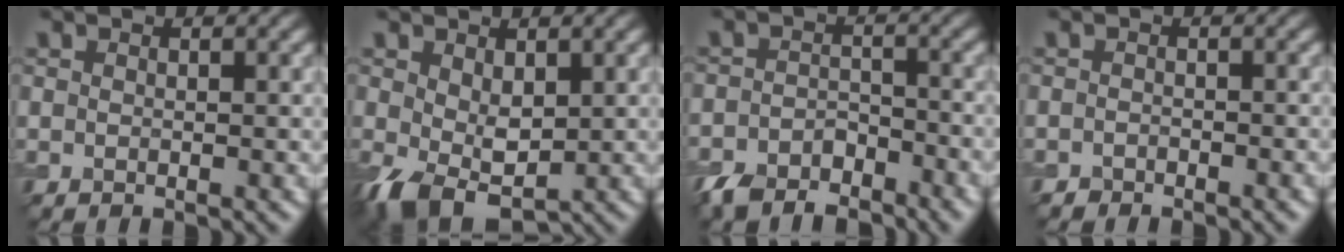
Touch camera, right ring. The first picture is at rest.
{"total": 4.8, "force": [-0.5, 3.2, 3.6], "torque": [-0.085, -0.013, -0.003]}
{"total": 4.3, "force": [-3.6, 1.8, 1.5], "torque": [-0.027, -0.004, -0.074]}
{"total": 1.0, "force": [-0.9, 0.4, 0.0], "torque": [0.002, 0.002, -0.016]}